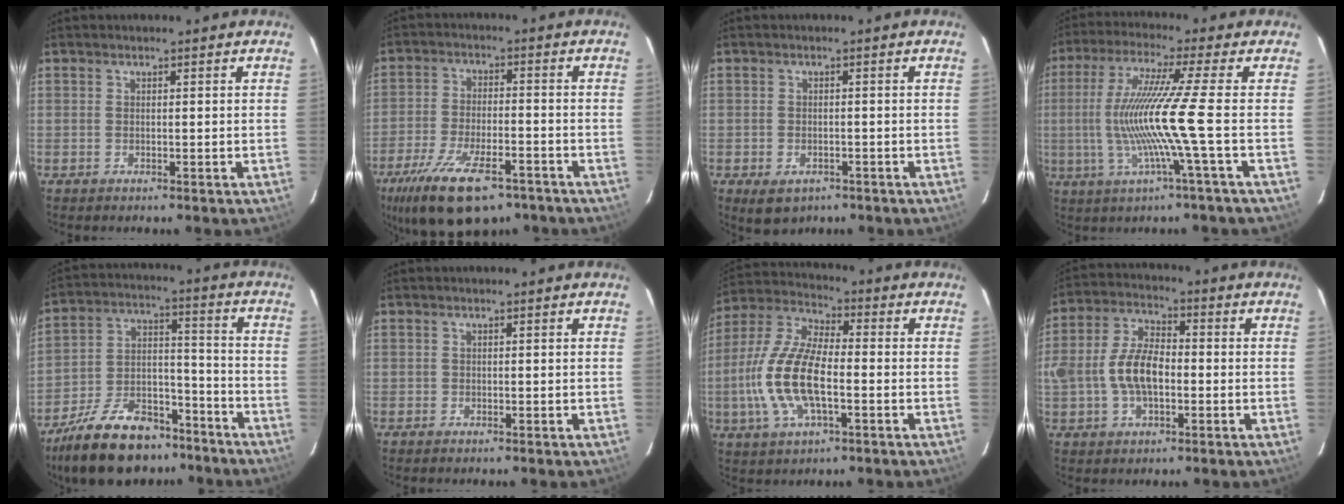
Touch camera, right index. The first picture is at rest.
{"total": 17.7, "force": [-11.6, 7.0, 11.4], "torque": [-0.237, -0.035, -0.192]}
{"total": 4.8, "force": [-2.5, 3.3, 2.4], "torque": [-0.051, -0.012, -0.029]}
{"total": 12.3, "force": [-2.2, -2.7, 11.8], "torque": [-0.221, -0.012, -0.033]}
{"total": 20.1, "force": [-14.9, 9.5, 9.6], "torque": [-0.201, 0.018, -0.230]}
{"total": 0.0}
{"total": 14.9, "force": [-3.1, 5.9, 13.3], "torque": [-0.287, 0.000, -0.063]}
{"total": 10.6, "force": [-1.6, 6.0, 8.6], "torque": [-0.176, 0.014, -0.030]}